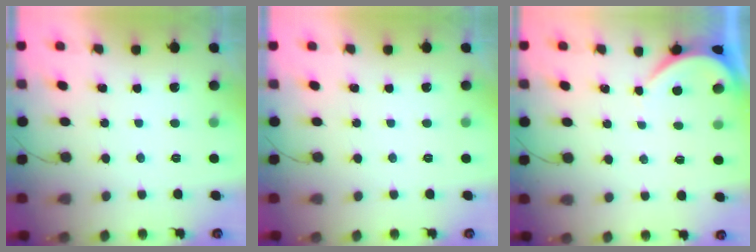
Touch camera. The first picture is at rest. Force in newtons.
{"total": 0.0}
{"total": 2.2, "press": 2.2, "slide": 0.2}